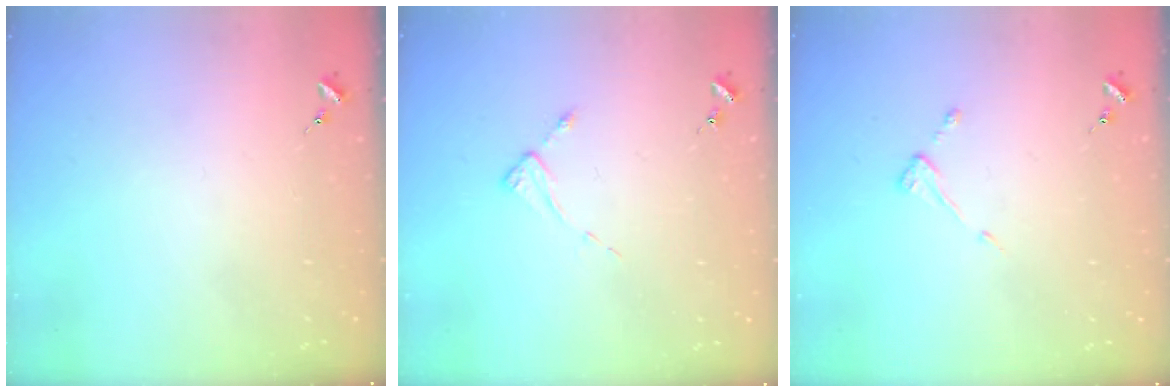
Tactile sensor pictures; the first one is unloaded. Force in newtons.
{"total": 2.5, "press": 2.5, "slide": 0.3}
{"total": 4.1, "press": 4.1, "slide": 0.3}